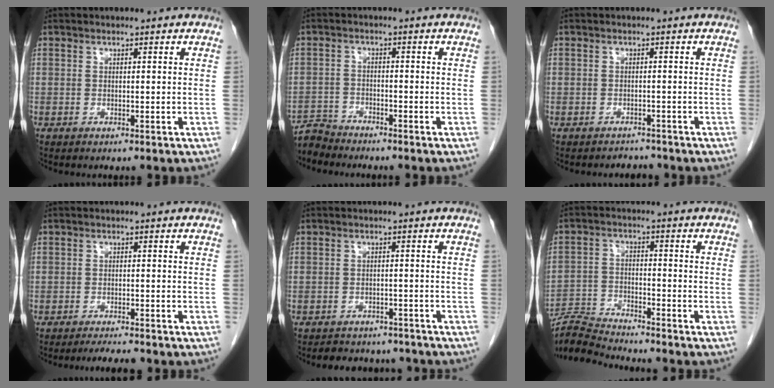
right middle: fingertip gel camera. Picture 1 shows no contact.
{"total": 3.3, "force": [-3.2, 0.1, -0.7], "torque": [0.016, -0.014, -0.063]}
{"total": 1.9, "force": [-1.6, 0.7, -0.7], "torque": [0.003, -0.004, -0.026]}
{"total": 2.6, "force": [-2.5, 0.1, 0.8], "torque": [-0.019, -0.012, -0.037]}
{"total": 7.7, "force": [-7.0, 2.8, 1.2], "torque": [-0.017, 0.006, -0.083]}
{"total": 7.4, "force": [-7.3, -0.8, 0.5], "torque": [-0.014, -0.012, -0.140]}